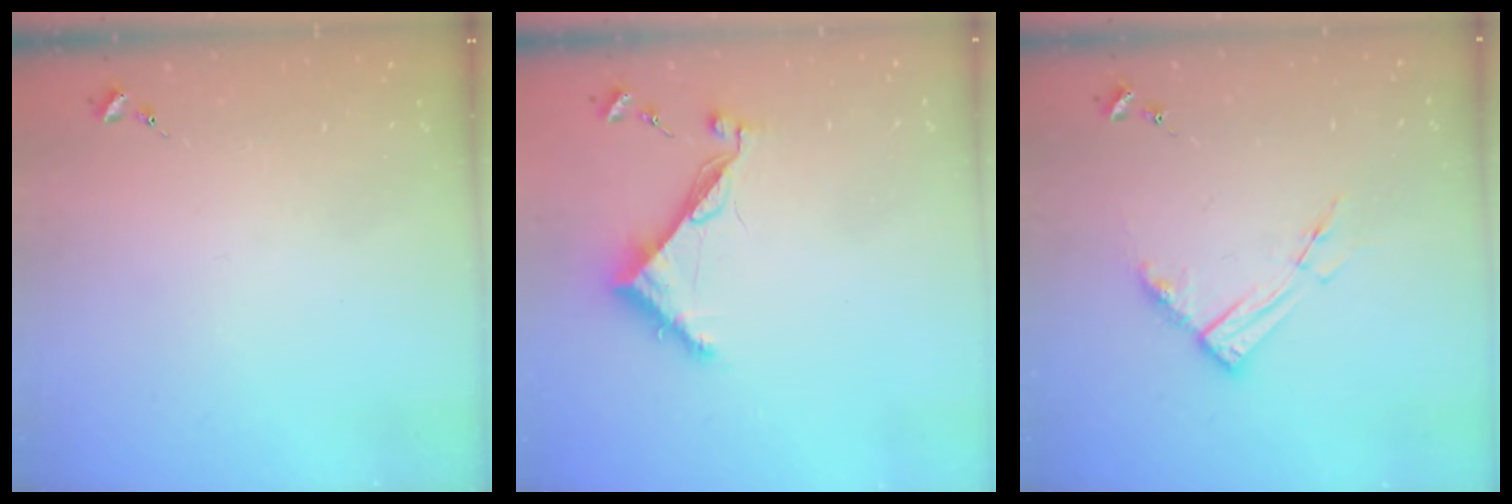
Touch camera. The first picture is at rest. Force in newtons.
{"total": 8.2, "press": 8.2, "slide": 0.2}
{"total": 8.9, "press": 8.9, "slide": 0.8}